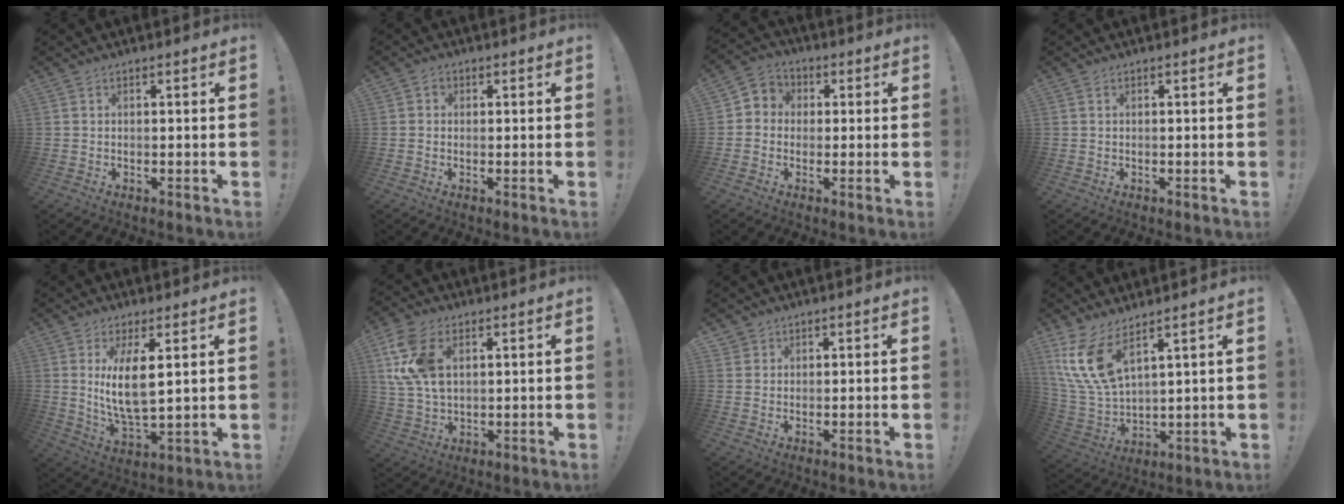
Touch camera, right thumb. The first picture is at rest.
{"total": 1.3, "force": [-0.1, 1.1, 0.7], "torque": [-0.013, 0.005, -0.003]}
{"total": 4.9, "force": [-1.5, 4.5, 1.5], "torque": [-0.026, 0.022, -0.024]}
{"total": 0.0}
{"total": 10.8, "force": [3.3, 3.5, 9.7], "torque": [-0.195, -0.026, 0.052]}
{"total": 13.6, "force": [4.8, 8.6, 9.4], "torque": [-0.197, -0.003, 0.095]}
{"total": 1.8, "force": [1.3, 1.2, 0.1], "torque": [-0.006, -0.006, 0.025]}
{"total": 13.1, "force": [8.1, 5.1, 9.0], "torque": [-0.204, -0.049, 0.152]}